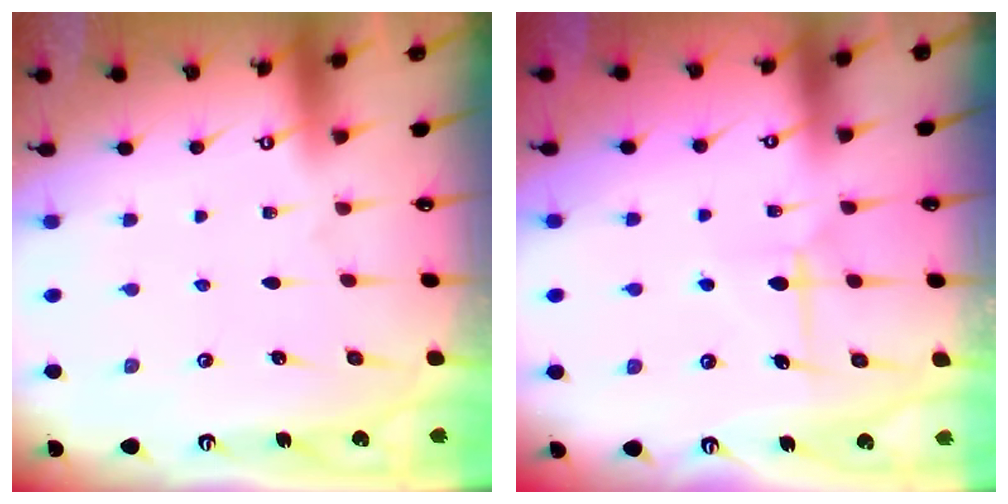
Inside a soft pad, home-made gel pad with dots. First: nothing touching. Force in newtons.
{"total": 7.2, "press": 7.1, "slide": 0.3}